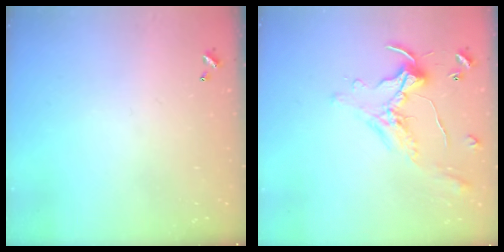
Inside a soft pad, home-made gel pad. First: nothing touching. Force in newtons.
{"total": 0.7, "press": 0.5, "slide": 0.4}